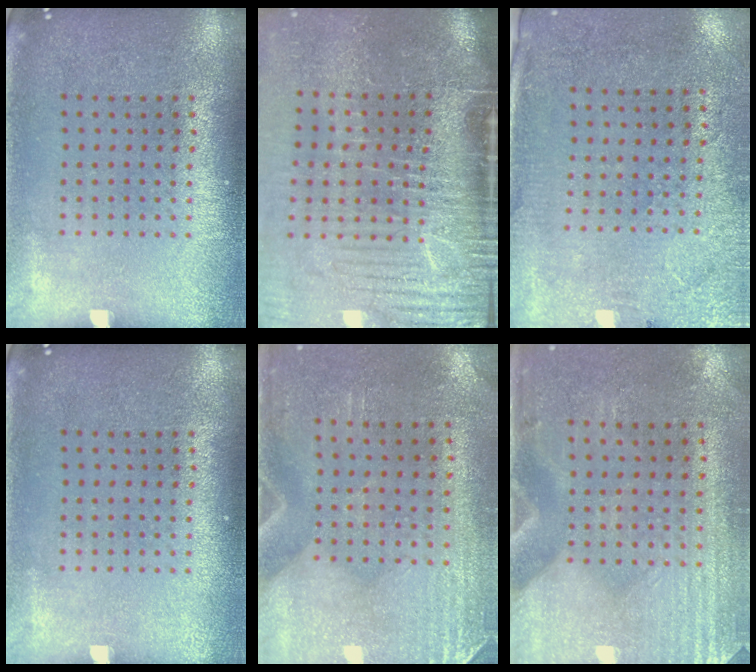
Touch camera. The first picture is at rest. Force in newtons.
{"total": 5.1, "press": 4.2, "slide": 2.9}
{"total": 2.7, "press": 2.3, "slide": 1.5}
{"total": 0.0}
{"total": 3.0, "press": 2.6, "slide": 1.5}
{"total": 3.0, "press": 2.6, "slide": 1.5}